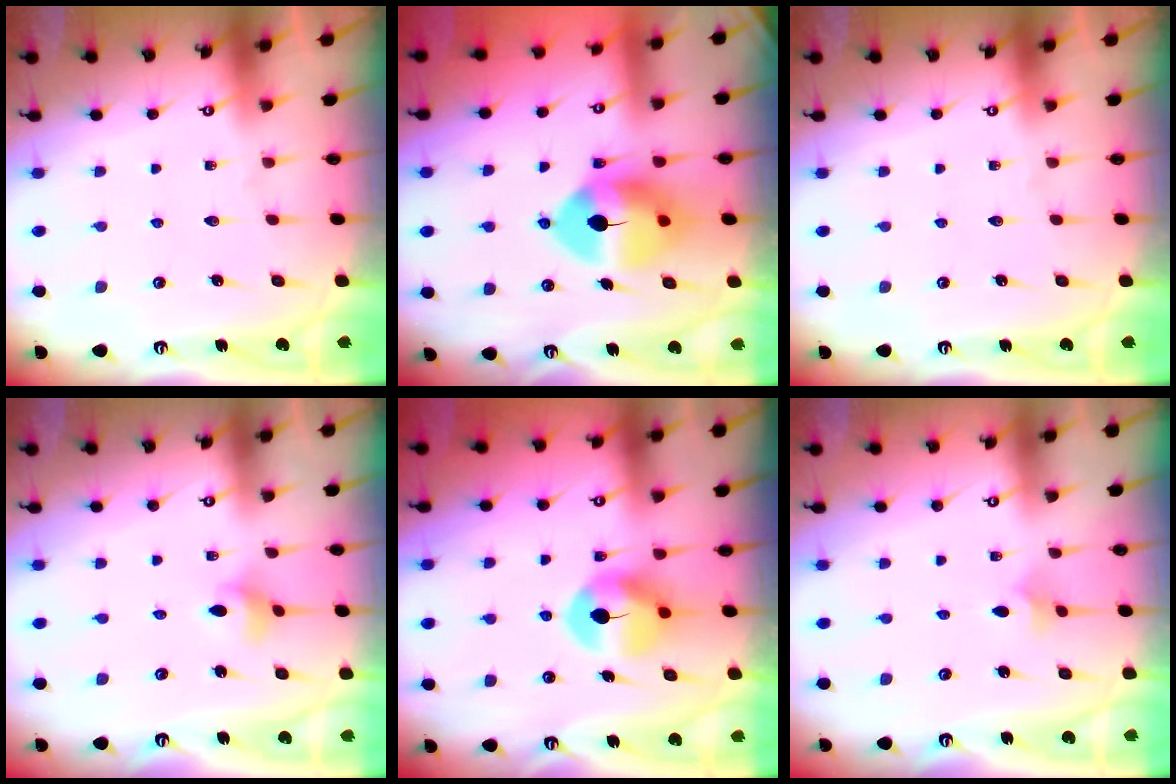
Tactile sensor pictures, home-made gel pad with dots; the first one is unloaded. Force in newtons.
{"total": 11.4, "press": 11.2, "slide": 1.8}
{"total": 0.0}
{"total": 2.8, "press": 2.8, "slide": 0.3}
{"total": 7.2, "press": 7.2, "slide": 0.6}
{"total": 3.5, "press": 3.4, "slide": 0.7}